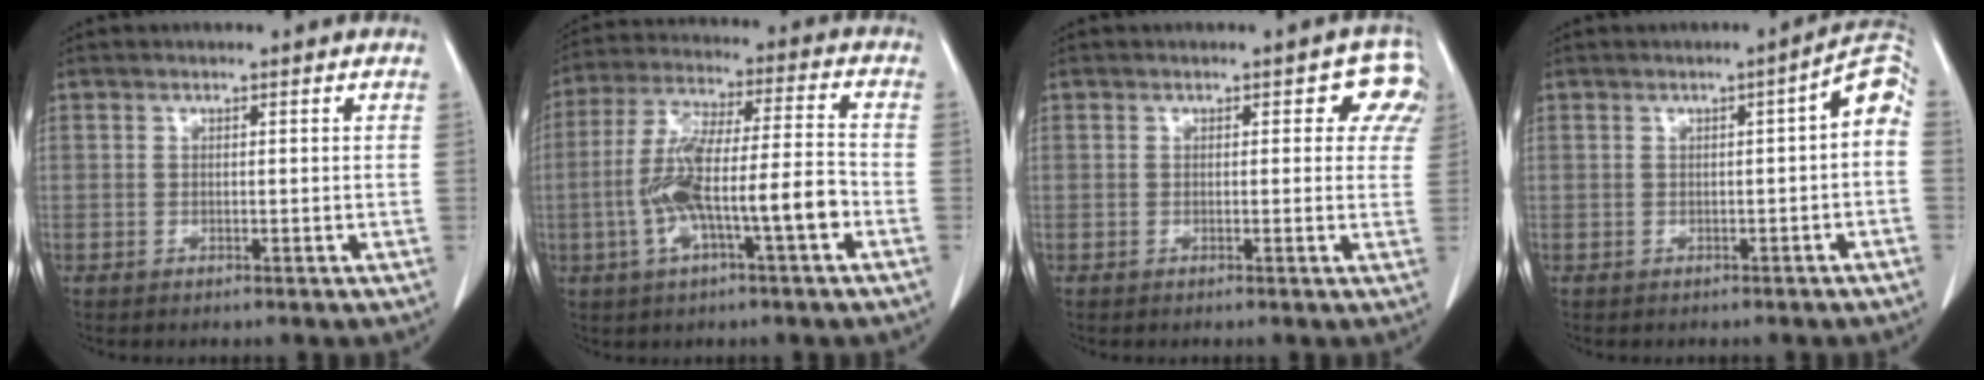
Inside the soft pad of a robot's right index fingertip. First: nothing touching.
{"total": 12.9, "force": [-3.7, 1.9, 12.2], "torque": [-0.232, 0.020, -0.062]}
{"total": 4.0, "force": [1.8, 2.5, 2.5], "torque": [-0.002, 0.007, 0.007]}
{"total": 5.0, "force": [-0.4, 0.8, 4.9], "torque": [-0.057, 0.018, -0.010]}